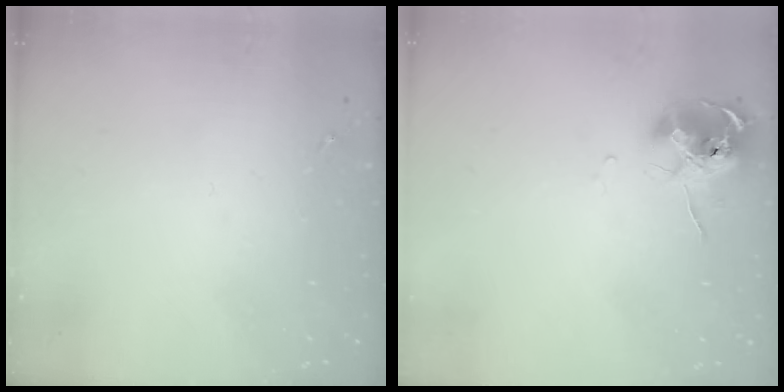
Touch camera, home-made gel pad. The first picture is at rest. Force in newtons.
{"total": 10.3, "press": 10.3, "slide": 0.9}